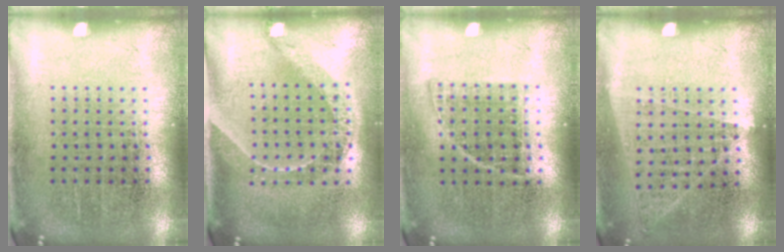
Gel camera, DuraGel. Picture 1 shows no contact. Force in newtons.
{"total": 1.5, "press": 1.3, "slide": 0.9}
{"total": 0.8, "press": 0.7, "slide": 0.4}
{"total": 1.0, "press": 0.9, "slide": 0.5}